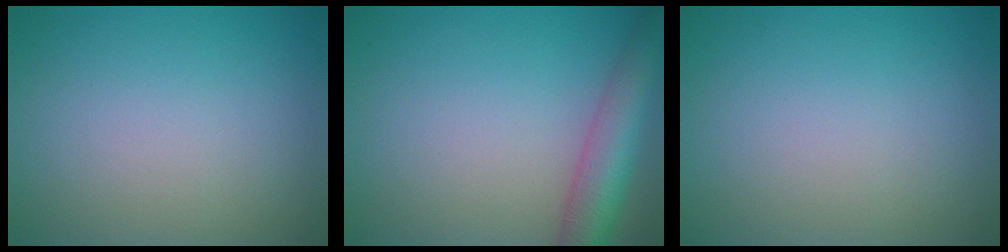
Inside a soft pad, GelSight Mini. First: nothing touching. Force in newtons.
{"total": 5.6, "press": 5.6, "slide": 0.2}
{"total": 0.0}